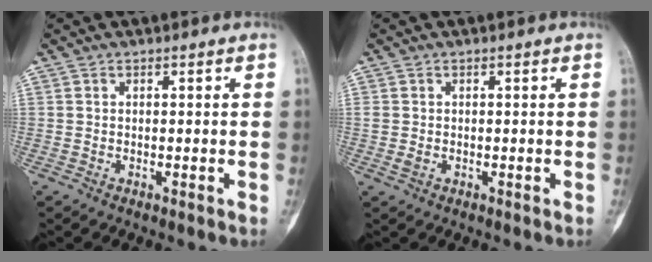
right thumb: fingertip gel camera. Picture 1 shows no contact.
{"total": 1.3, "force": [-0.1, 1.0, 0.8], "torque": [-0.018, 0.000, 0.001]}